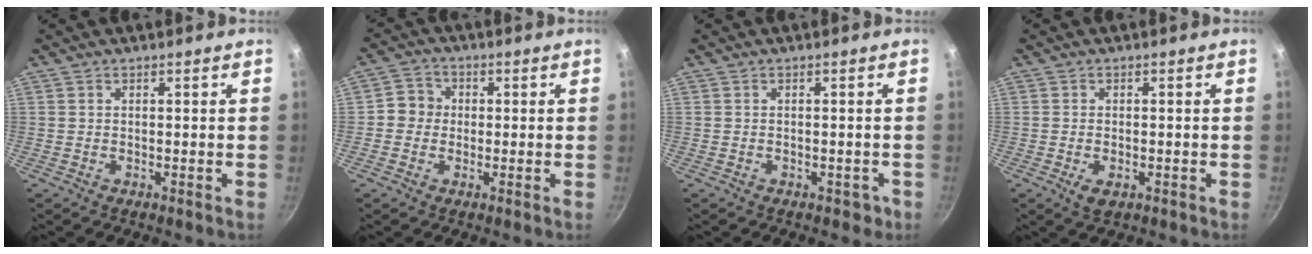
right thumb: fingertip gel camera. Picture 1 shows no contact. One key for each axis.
{"total": 4.5, "fx": -0.2, "fy": 4.3, "fz": 1.5, "tx": 0.001, "ty": 0.010, "tz": -0.018}
{"total": 1.9, "fx": -0.9, "fy": 1.3, "fz": 1.0, "tx": -0.002, "ty": 0.017, "tz": 0.002}
{"total": 3.0, "fx": -1.1, "fy": 1.7, "fz": 2.3, "tx": -0.040, "ty": -0.003, "tz": -0.017}